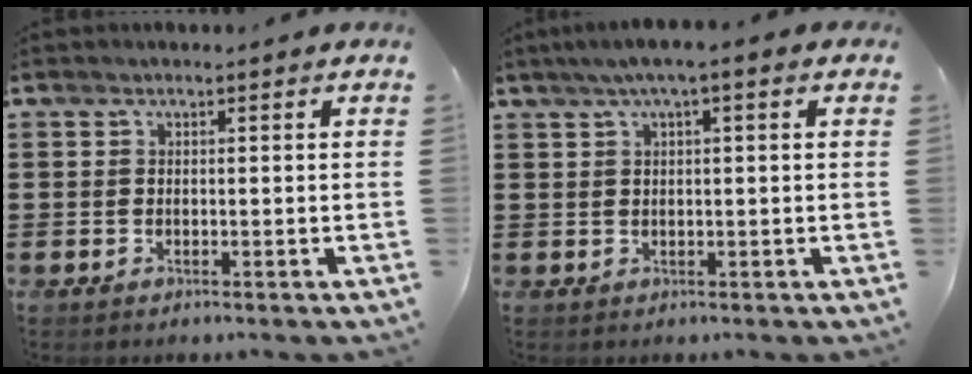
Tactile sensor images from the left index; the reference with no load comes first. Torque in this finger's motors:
{"motor_torque": [1.68, -0.45, 0.83, 0.20]}